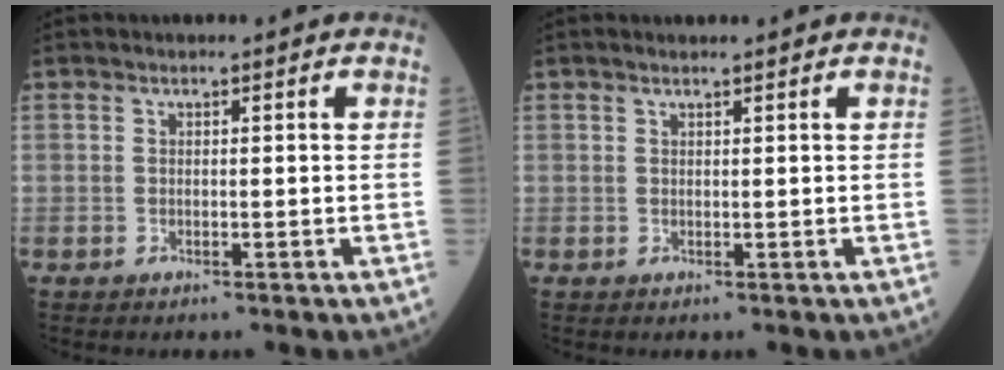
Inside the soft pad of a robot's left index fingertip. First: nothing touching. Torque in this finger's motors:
{"motor_torque": [0.53, -0.56, 0.14, 0.02]}